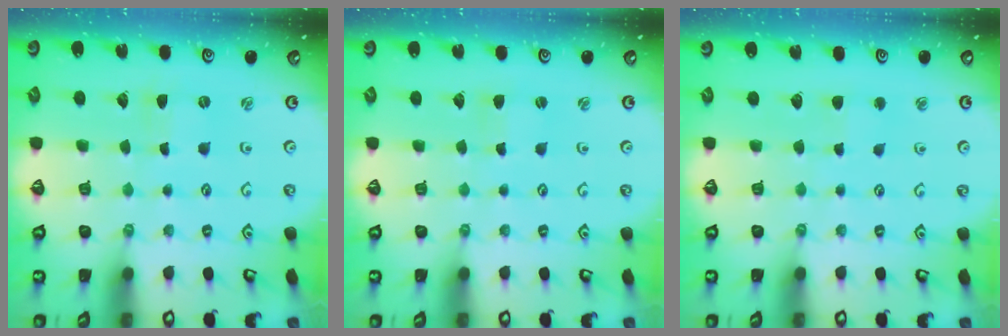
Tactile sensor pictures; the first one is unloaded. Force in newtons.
{"total": 2.4, "press": 2.4, "slide": 0.5}
{"total": 2.7, "press": 2.6, "slide": 0.4}